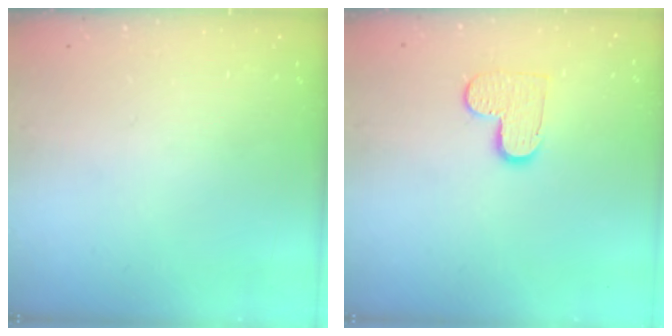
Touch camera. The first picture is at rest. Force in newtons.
{"total": 9.2, "press": 9.1, "slide": 0.6}